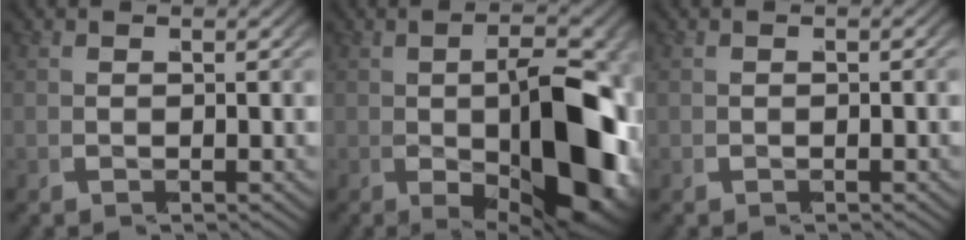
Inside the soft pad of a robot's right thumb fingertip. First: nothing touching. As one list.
[{"total": 15.8, "force": [-3.5, 7.7, 13.3], "torque": [-0.205, -0.035, -0.035]}, {"total": 0.0}]